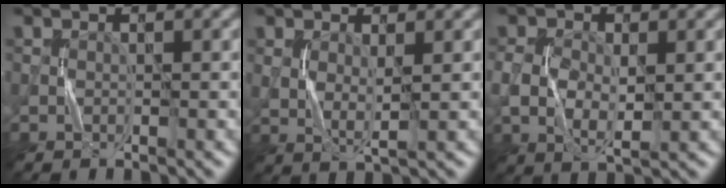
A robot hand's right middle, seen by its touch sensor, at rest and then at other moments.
{"total": 1.9, "force": [0.8, 0.7, 1.6], "torque": [-0.032, -0.006, 0.020]}
{"total": 4.4, "force": [0.0, 2.9, 3.3], "torque": [-0.069, -0.003, 0.001]}